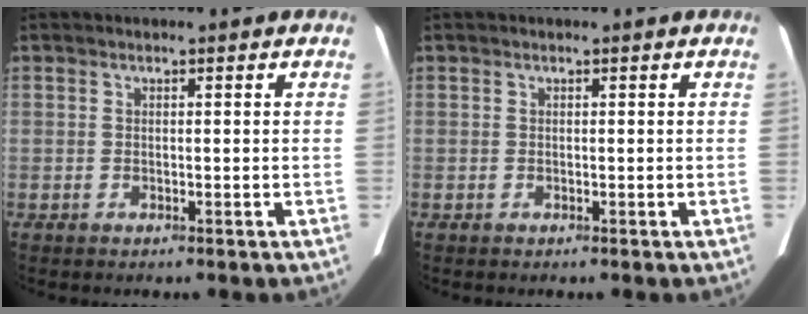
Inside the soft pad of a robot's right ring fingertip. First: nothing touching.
{"total": 0.0}